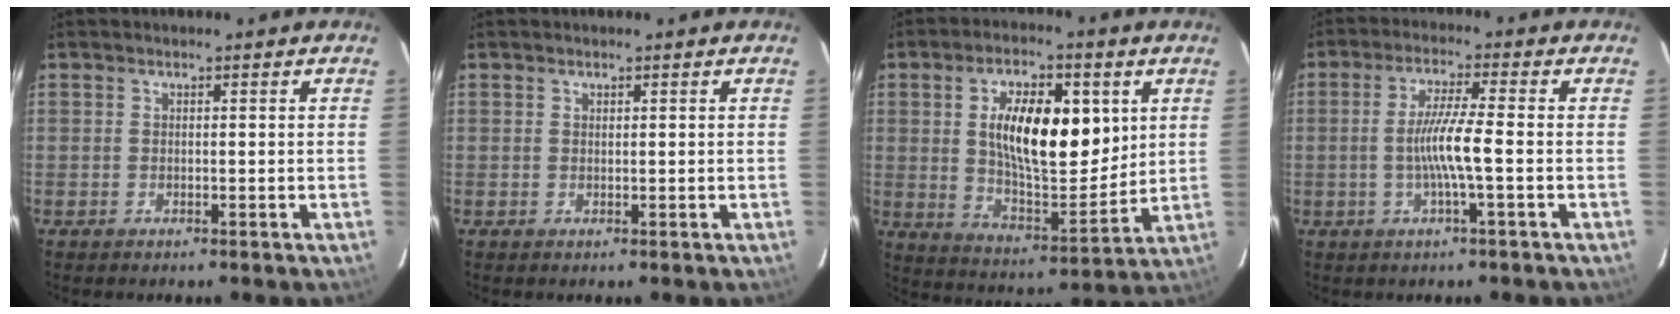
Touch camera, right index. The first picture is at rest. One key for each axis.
{"total": 0.0}
{"total": 17.2, "fx": 4.4, "fy": 7.7, "fz": 14.8, "tx": -0.246, "ty": 0.001, "tz": 0.080}
{"total": 6.5, "fx": -1.4, "fy": -0.6, "fz": 6.3, "tx": -0.123, "ty": -0.003, "tz": -0.027}